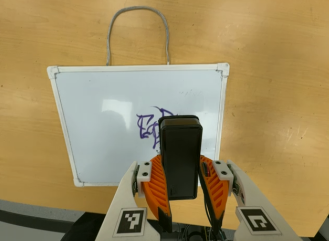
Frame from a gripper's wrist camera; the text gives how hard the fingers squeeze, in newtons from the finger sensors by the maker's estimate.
{"total": 9.3, "left": 8.0, "right": 10.6}